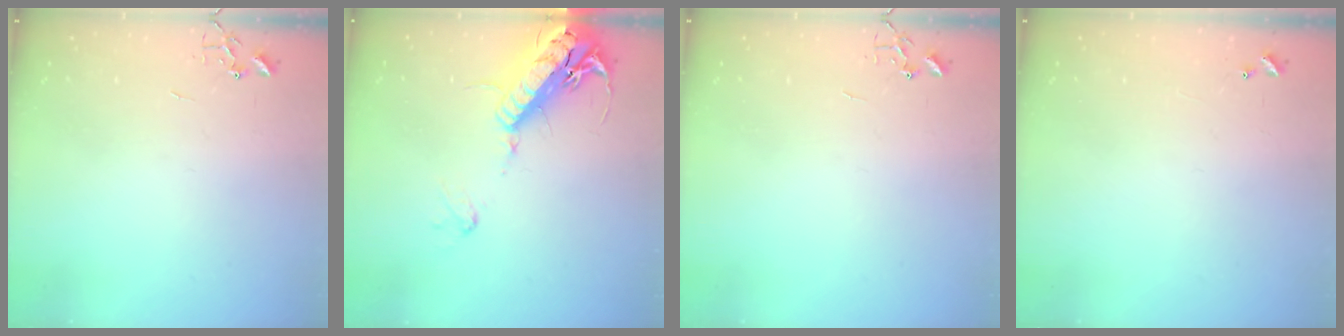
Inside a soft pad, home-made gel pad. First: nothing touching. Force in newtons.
{"total": 19.9, "press": 19.5, "slide": 3.8}
{"total": 0.0}
{"total": 4.1, "press": 4.1, "slide": 0.5}